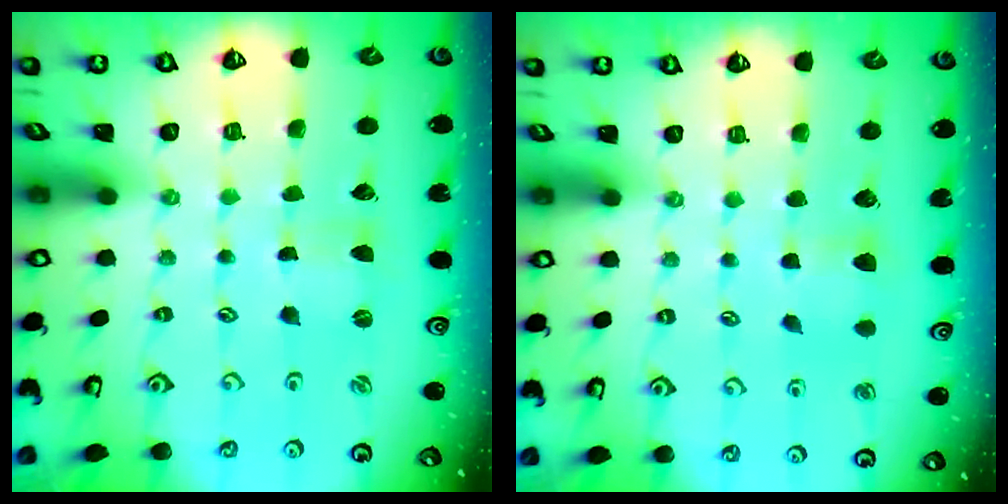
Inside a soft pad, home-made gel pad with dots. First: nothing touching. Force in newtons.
{"total": 4.5, "press": 4.4, "slide": 0.7}